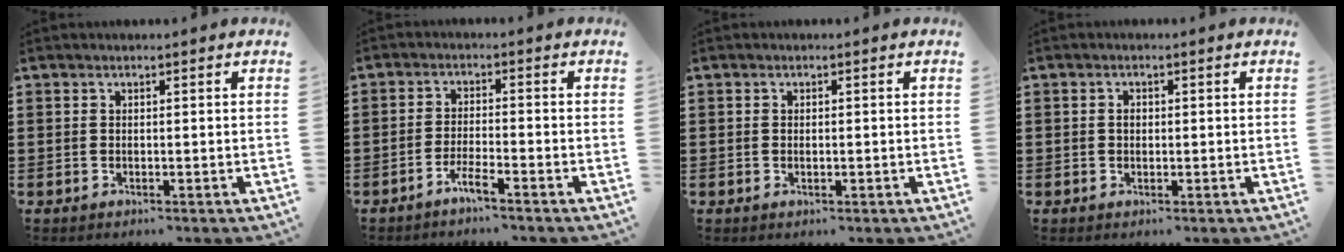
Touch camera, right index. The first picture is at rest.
{"total": 3.0, "force": [-2.6, -0.1, 1.6], "torque": [-0.036, 0.002, -0.051]}
{"total": 0.6, "force": [-0.1, 0.2, 0.5], "torque": [-0.011, -0.002, -0.001]}
{"total": 1.1, "force": [0.0, 0.7, 0.8], "torque": [-0.017, 0.004, 0.000]}